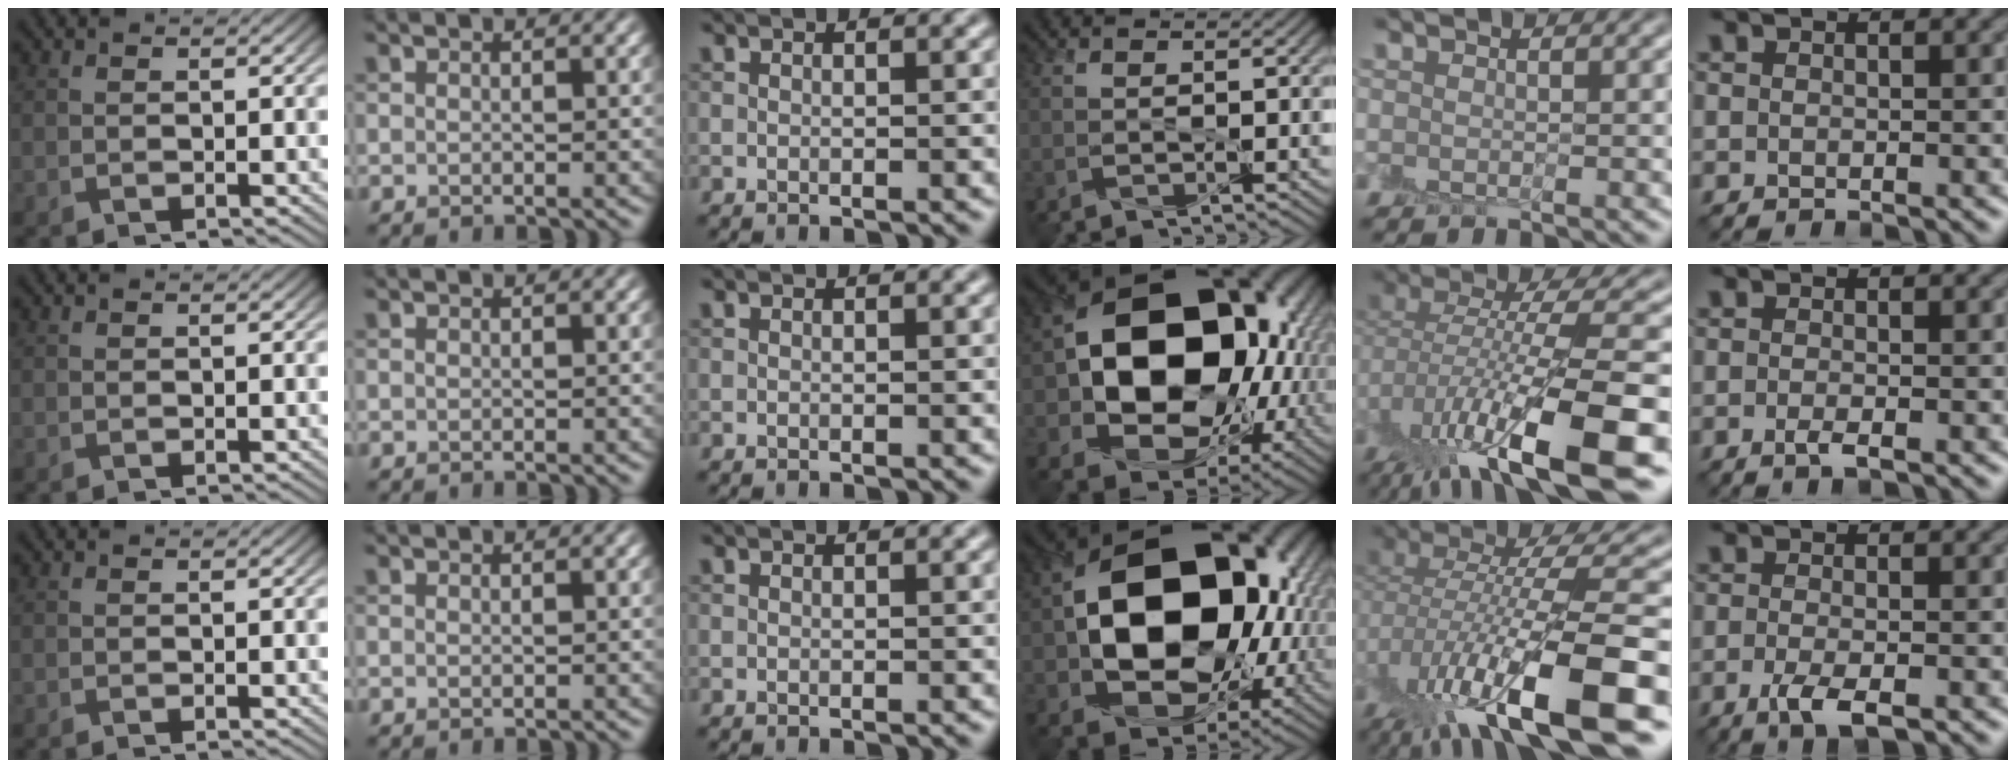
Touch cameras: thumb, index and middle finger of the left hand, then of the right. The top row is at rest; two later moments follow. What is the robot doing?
{"motion": "peel", "object": "envelope seal"}